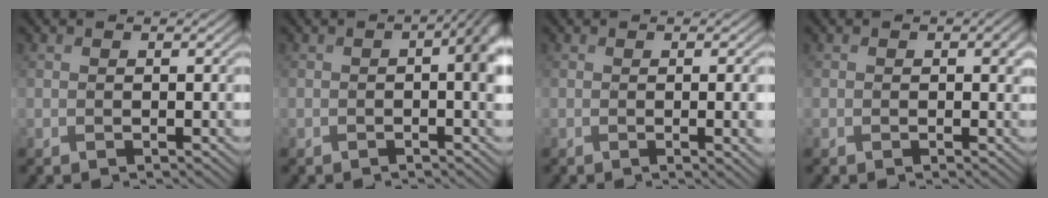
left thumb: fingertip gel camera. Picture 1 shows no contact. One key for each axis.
{"total": 4.1, "fx": -0.2, "fy": 1.4, "fz": 3.8, "tx": -0.049, "ty": 0.000, "tz": -0.005}
{"total": 4.8, "fx": -0.4, "fy": 1.3, "fz": 4.6, "tx": -0.060, "ty": -0.005, "tz": -0.002}
{"total": 1.2, "fx": 0.2, "fy": 0.9, "fz": 0.7, "tx": -0.012, "ty": -0.005, "tz": 0.001}